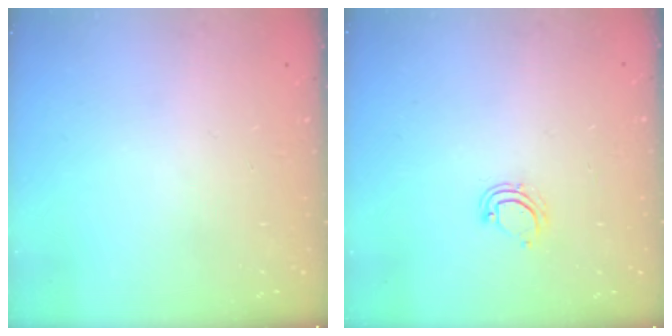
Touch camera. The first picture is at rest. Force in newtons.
{"total": 4.8, "press": 4.8, "slide": 0.4}